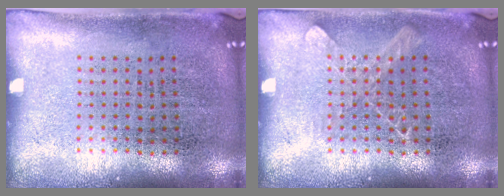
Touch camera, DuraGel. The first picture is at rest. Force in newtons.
{"total": 1.0, "press": 1.0, "slide": 0.3}